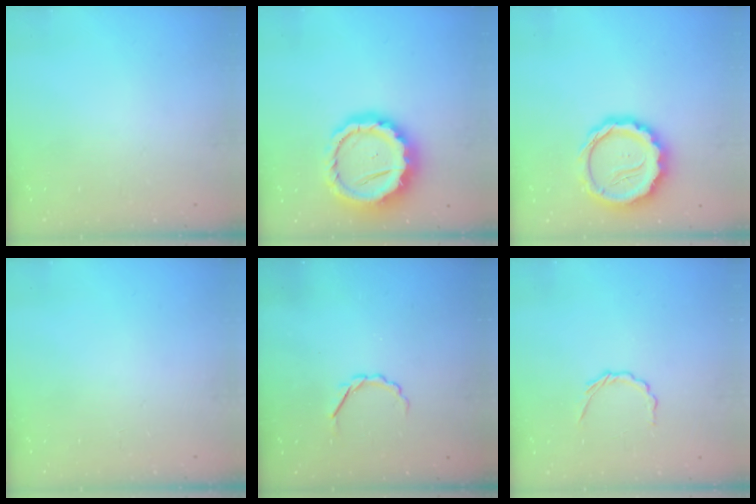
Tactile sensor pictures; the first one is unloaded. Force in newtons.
{"total": 15.5, "press": 15.2, "slide": 2.7}
{"total": 14.0, "press": 13.7, "slide": 2.9}
{"total": 0.0}
{"total": 2.5, "press": 2.4, "slide": 0.8}
{"total": 2.4, "press": 2.3, "slide": 0.9}